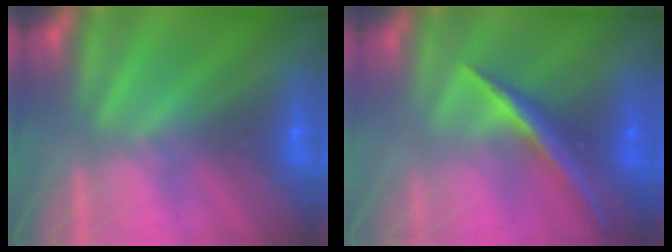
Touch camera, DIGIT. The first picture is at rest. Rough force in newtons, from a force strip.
{"total": 1.8}